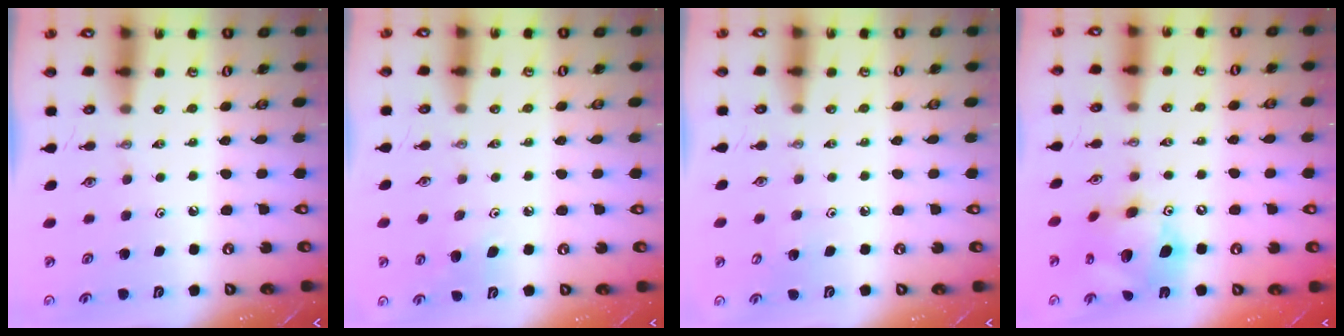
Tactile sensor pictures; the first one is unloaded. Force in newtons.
{"total": 6.8, "press": 6.6, "slide": 1.8}
{"total": 4.0, "press": 4.0, "slide": 0.3}
{"total": 14.5, "press": 14.5, "slide": 1.4}